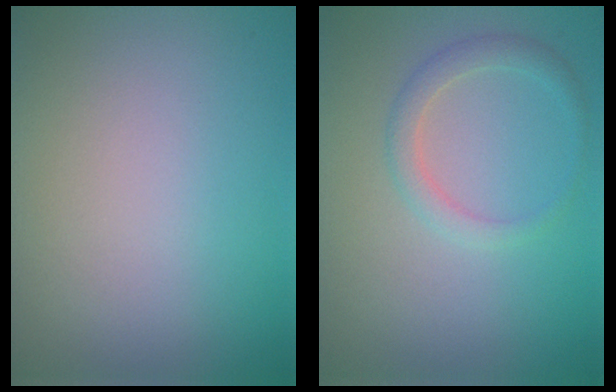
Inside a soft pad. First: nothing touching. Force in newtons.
{"total": 1.9, "press": 1.9, "slide": 0.1}